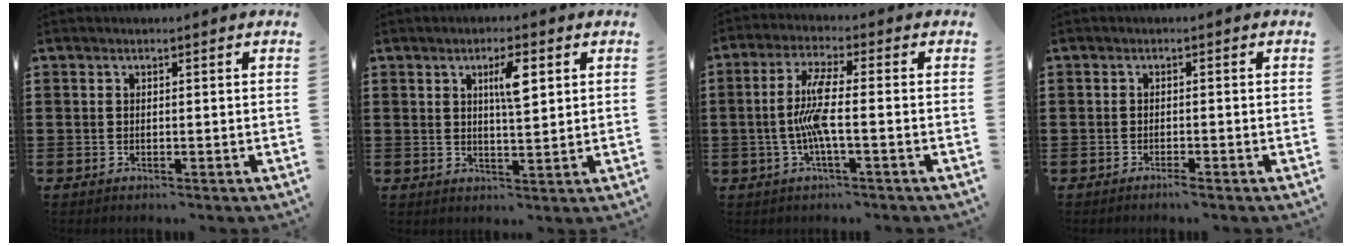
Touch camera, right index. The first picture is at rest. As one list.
[{"total": 4.8, "force": [1.8, 1.2, 4.3], "torque": [-0.074, 0.003, 0.023]}, {"total": 7.1, "force": [-1.3, 0.8, 6.9], "torque": [-0.159, -0.014, -0.036]}, {"total": 1.0, "force": [-0.9, -0.1, 0.6], "torque": [-0.011, -0.002, -0.017]}]